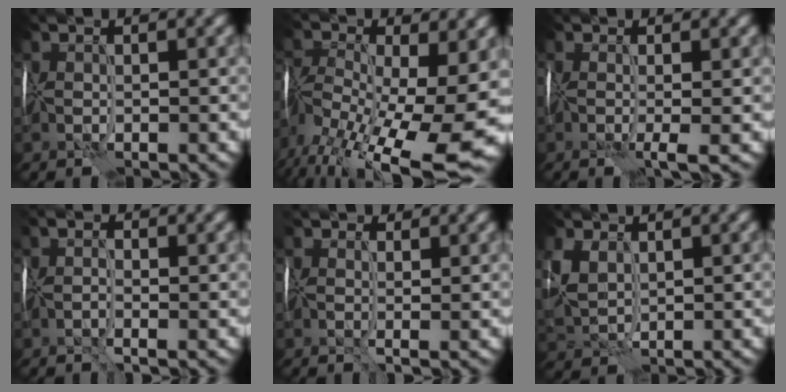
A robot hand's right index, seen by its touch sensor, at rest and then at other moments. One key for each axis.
{"total": 16.6, "fx": -6.0, "fy": 9.1, "fz": 12.6, "tx": -0.220, "ty": -0.007, "tz": -0.080}
{"total": 2.3, "fx": -0.6, "fy": 0.4, "fz": 2.2, "tx": -0.048, "ty": -0.009, "tz": -0.018}
{"total": 0.7, "fx": -0.2, "fy": 0.3, "fz": 0.6, "tx": -0.029, "ty": 0.001, "tz": -0.015}
{"total": 1.9, "fx": 0.6, "fy": 1.3, "fz": 1.1, "tx": -0.025, "ty": 0.007, "tz": 0.007}
{"total": 4.0, "fx": 1.6, "fy": 2.8, "fz": 2.4, "tx": -0.093, "ty": 0.006, "tz": 0.032}